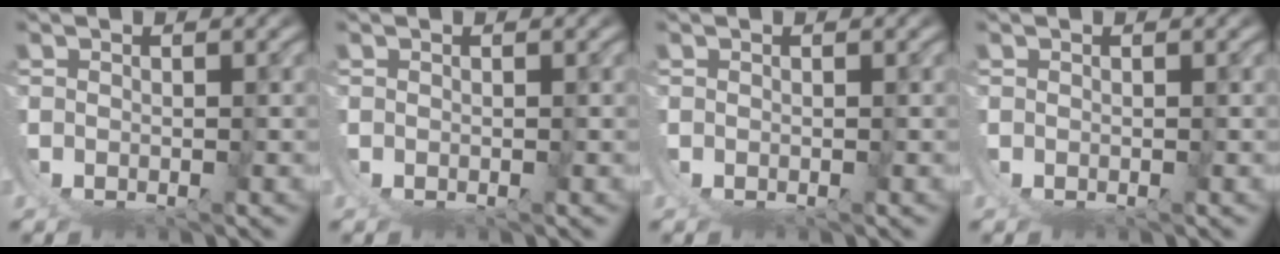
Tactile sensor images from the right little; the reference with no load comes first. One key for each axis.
{"total": 0.0}
{"total": 0.0}
{"total": 0.0}